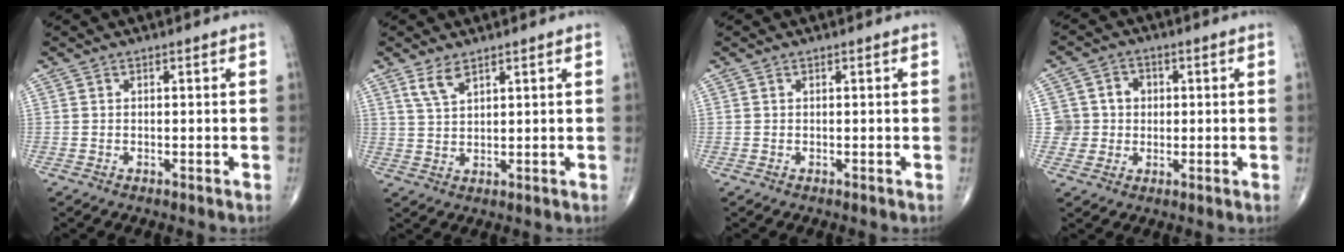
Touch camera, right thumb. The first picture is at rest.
{"total": 3.8, "force": [2.5, 1.4, 2.4], "torque": [-0.047, -0.011, 0.056]}
{"total": 0.0}
{"total": 6.2, "force": [0.5, 6.1, 0.9], "torque": [0.023, 0.009, 0.005]}